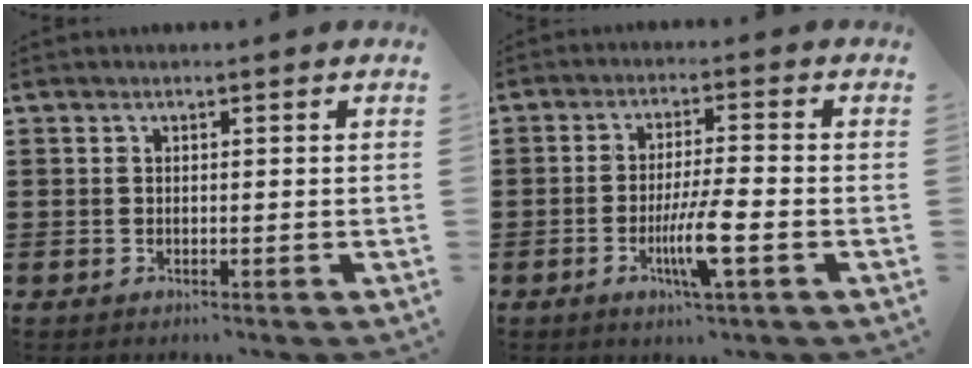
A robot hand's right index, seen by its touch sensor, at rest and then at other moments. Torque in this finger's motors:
{"motor_torque": [2.14, 0.00, 0.25, 0.13]}